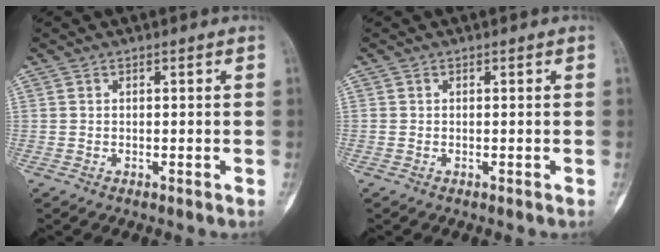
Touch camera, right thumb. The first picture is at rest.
{"total": 0.0}